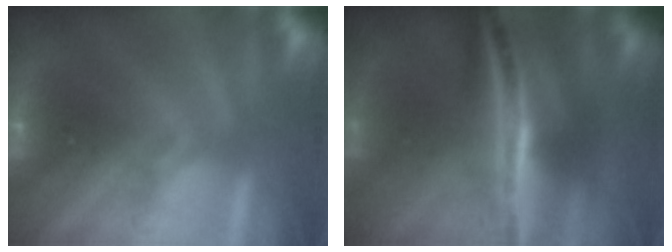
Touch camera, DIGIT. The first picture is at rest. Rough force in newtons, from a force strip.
{"total": 7.7}